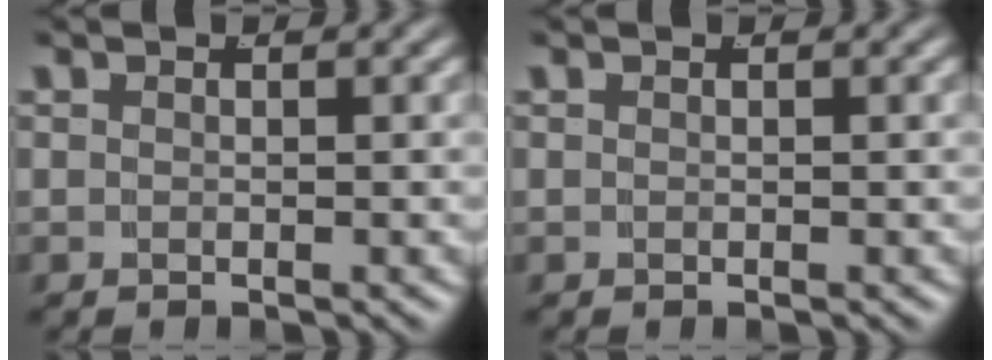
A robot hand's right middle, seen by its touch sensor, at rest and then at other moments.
{"total": 0.0}